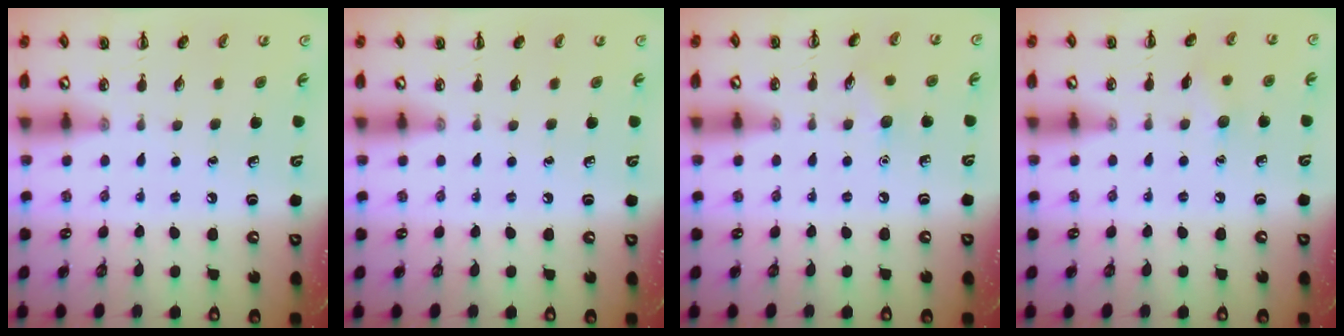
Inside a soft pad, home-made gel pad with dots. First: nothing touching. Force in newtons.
{"total": 0.0}
{"total": 5.2, "press": 5.1, "slide": 1.3}
{"total": 5.8, "press": 5.7, "slide": 1.1}